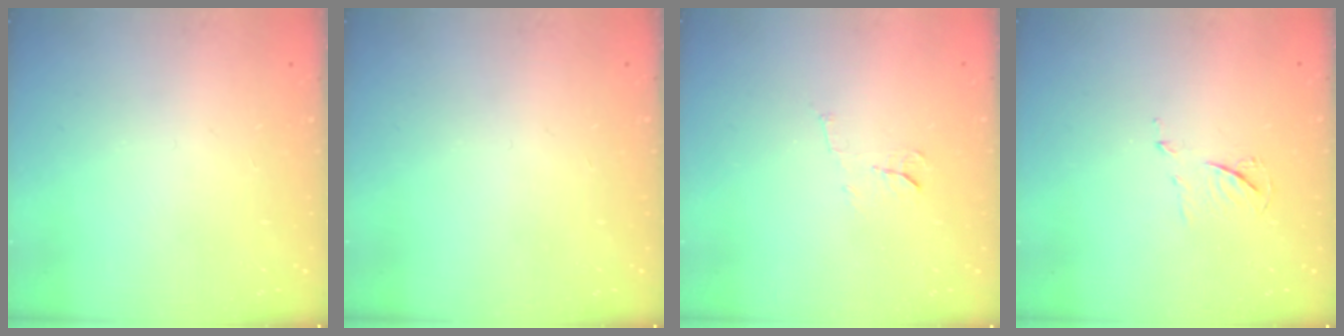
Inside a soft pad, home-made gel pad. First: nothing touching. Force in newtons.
{"total": 0.0}
{"total": 5.6, "press": 5.6, "slide": 0.4}
{"total": 6.1, "press": 6.0, "slide": 0.7}